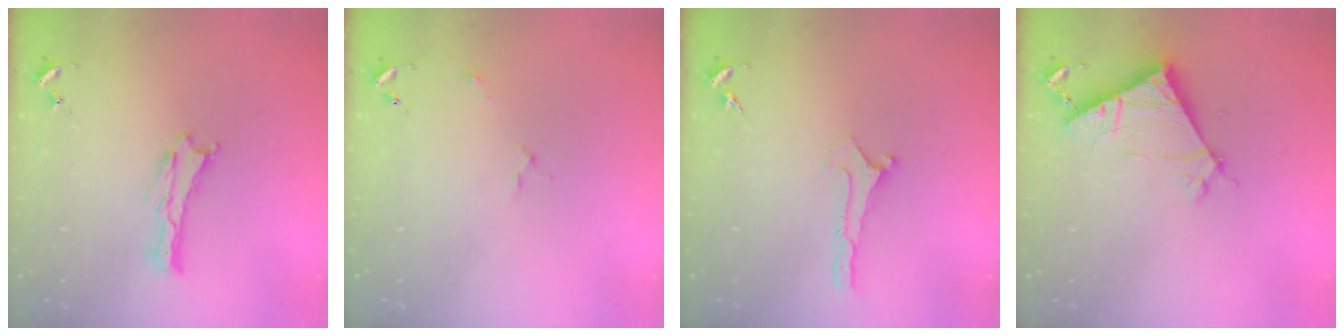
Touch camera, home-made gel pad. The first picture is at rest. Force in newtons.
{"total": 2.0, "press": 2.0, "slide": 0.1}
{"total": 0.0}
{"total": 6.7, "press": 6.7, "slide": 0.3}